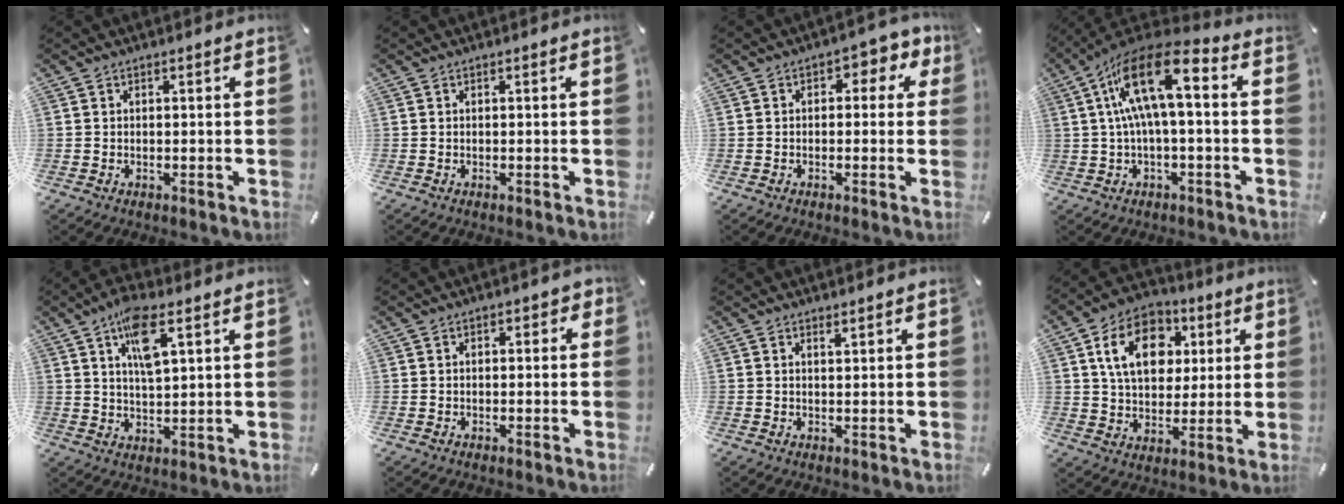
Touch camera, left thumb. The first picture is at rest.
{"total": 0.0}
{"total": 4.0, "force": [0.2, 2.7, 2.9], "torque": [-0.037, 0.007, -0.007]}
{"total": 16.5, "force": [3.2, 6.7, 14.8], "torque": [-0.280, -0.010, 0.052]}
{"total": 9.6, "force": [4.9, 3.3, 7.6], "torque": [-0.133, -0.007, 0.082]}
{"total": 1.5, "force": [-0.3, 1.0, 1.0], "torque": [-0.010, 0.002, -0.010]}
{"total": 1.0, "force": [0.8, 0.2, 0.4], "torque": [-0.009, -0.002, 0.015]}
{"total": 14.6, "force": [4.6, 10.8, 8.8], "torque": [-0.150, 0.006, 0.083]}